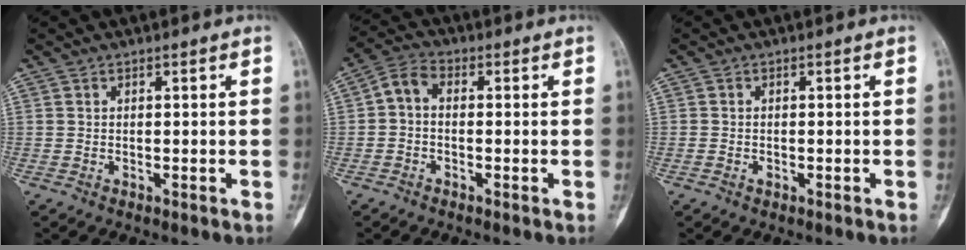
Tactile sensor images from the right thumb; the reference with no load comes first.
{"total": 4.5, "force": [-0.4, 3.0, 3.3], "torque": [-0.058, 0.016, -0.020]}
{"total": 0.6, "force": [-0.3, 0.4, 0.3], "torque": [-0.002, 0.005, -0.006]}